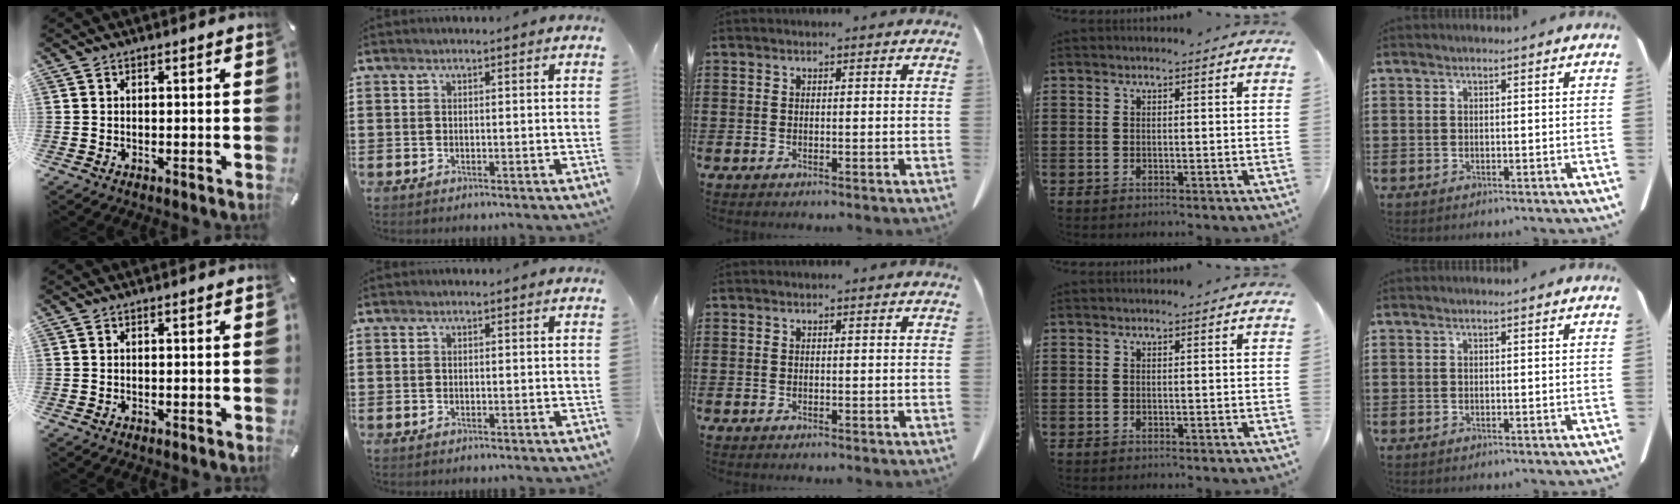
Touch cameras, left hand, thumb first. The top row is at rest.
{}